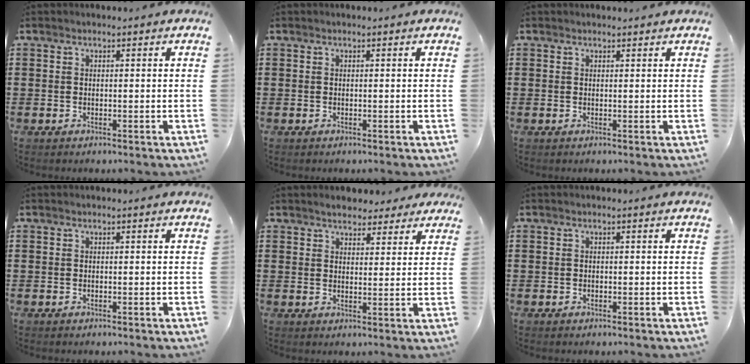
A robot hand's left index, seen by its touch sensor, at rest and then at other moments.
{"total": 0.0}
{"total": 0.6, "force": [0.5, 0.2, 0.1], "torque": [-0.003, 0.001, 0.011]}
{"total": 0.0}
{"total": 3.5, "force": [3.2, 1.2, 0.6], "torque": [-0.012, -0.004, 0.059]}
{"total": 0.0}